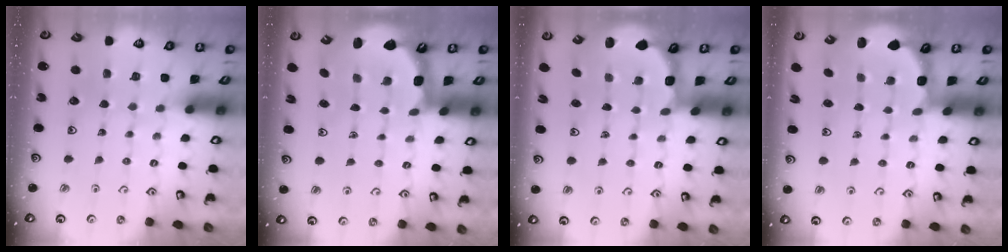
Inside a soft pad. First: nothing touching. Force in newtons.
{"total": 4.1, "press": 3.6, "slide": 1.8}
{"total": 2.7, "press": 2.3, "slide": 1.4}
{"total": 2.8, "press": 2.5, "slide": 1.4}